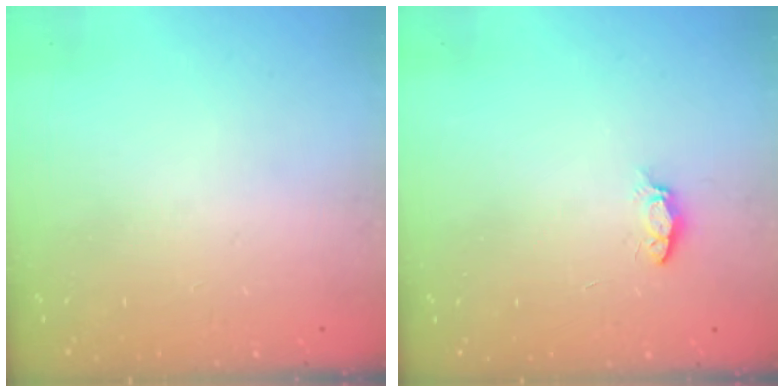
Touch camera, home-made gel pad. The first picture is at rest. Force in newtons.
{"total": 3.1, "press": 3.1, "slide": 0.4}